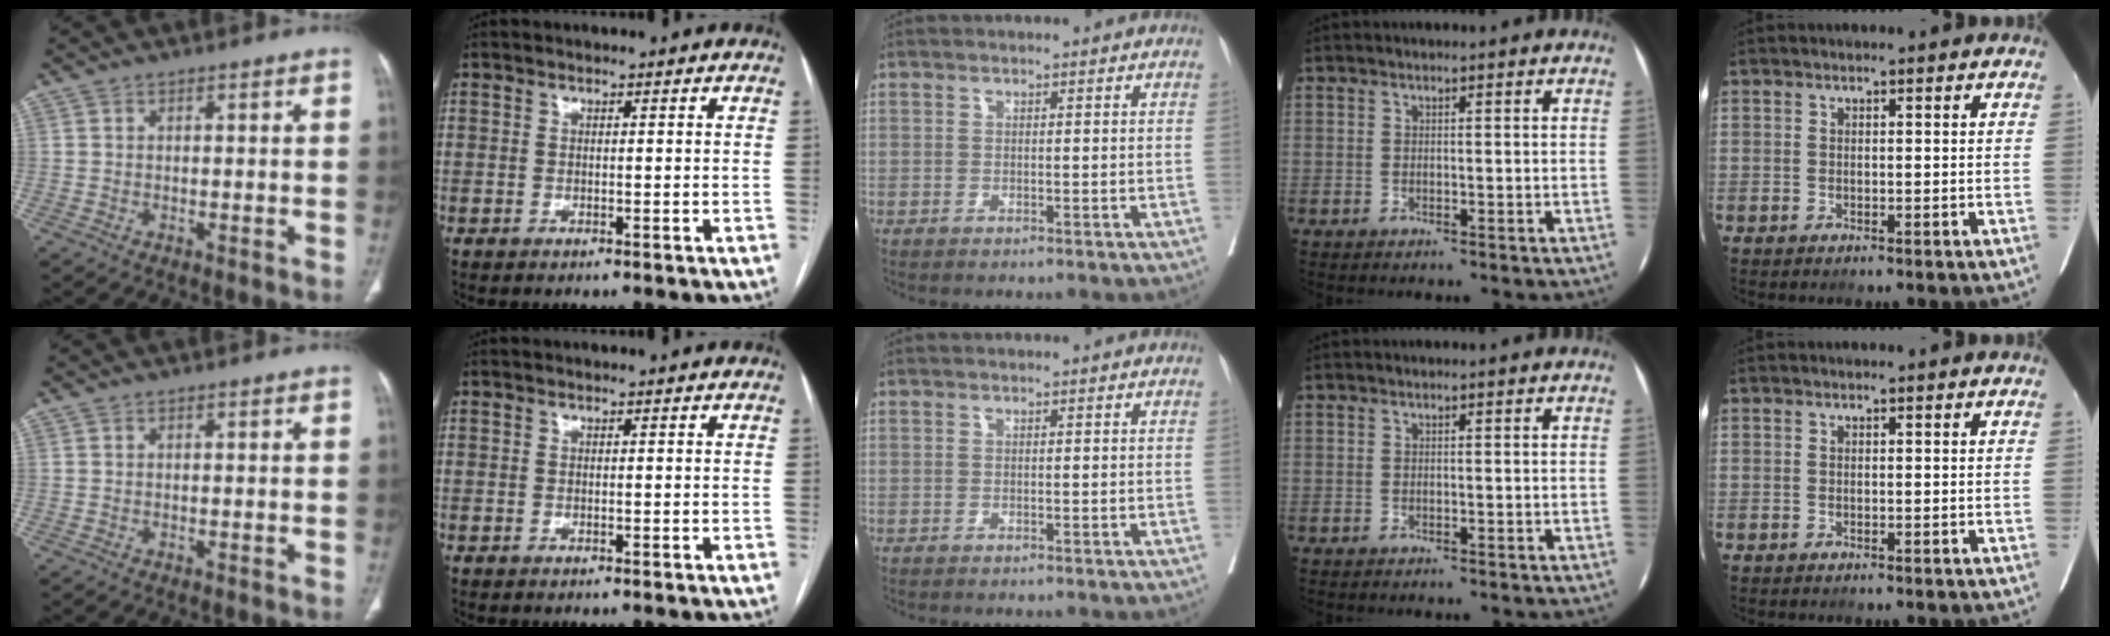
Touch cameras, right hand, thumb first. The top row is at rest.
{}